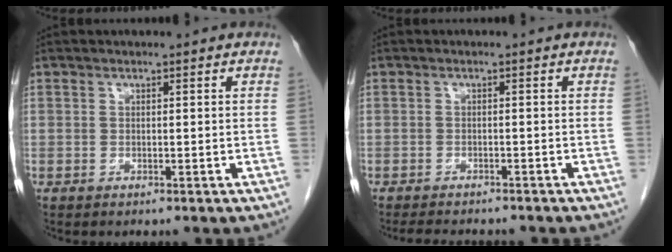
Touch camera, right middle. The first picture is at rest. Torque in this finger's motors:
{"motor_torque": [0.10, -0.03, -0.01, 0.01]}